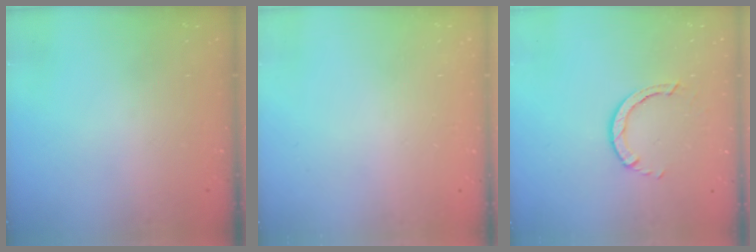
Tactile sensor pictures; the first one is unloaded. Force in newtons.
{"total": 2.7, "press": 2.7, "slide": 0.2}
{"total": 2.6, "press": 2.6, "slide": 0.3}